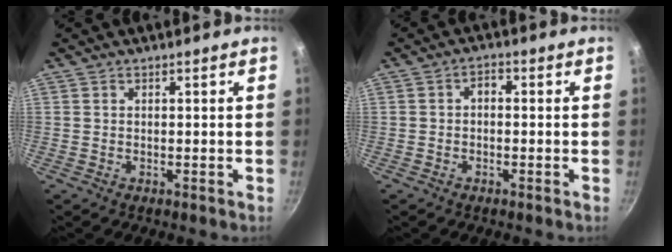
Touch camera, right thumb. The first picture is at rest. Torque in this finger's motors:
{"motor_torque": [0.22, 0.81, 0.21, 0.24, -0.01]}